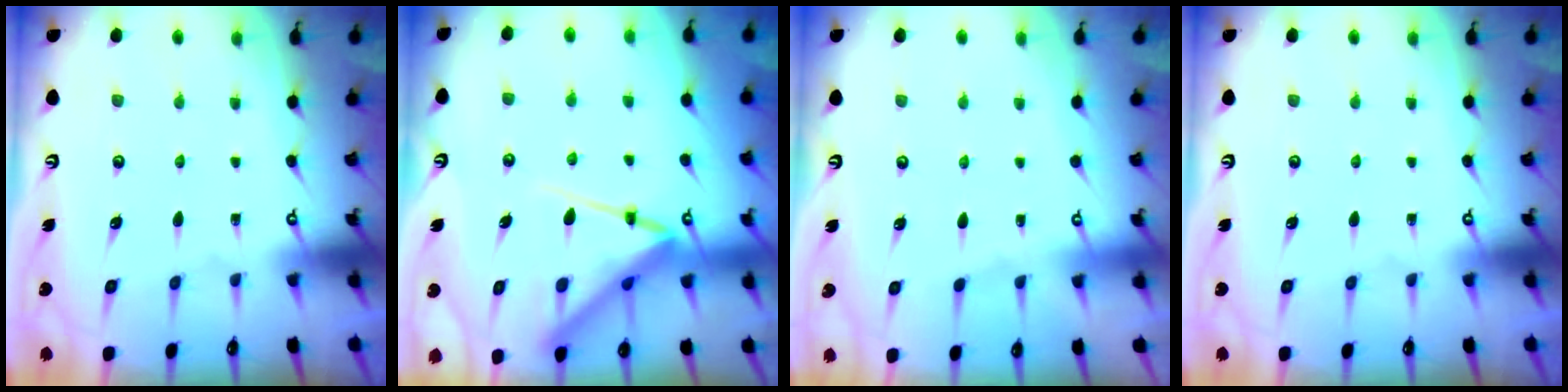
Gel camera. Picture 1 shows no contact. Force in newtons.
{"total": 14.2, "press": 14.2, "slide": 1.5}
{"total": 2.4, "press": 2.4, "slide": 0.4}
{"total": 0.0}